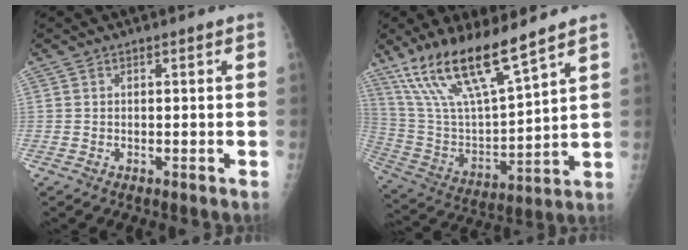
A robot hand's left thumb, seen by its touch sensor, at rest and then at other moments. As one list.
[{"total": 18.7, "force": [13.2, 3.9, 12.6], "torque": [-0.225, -0.058, 0.262]}]